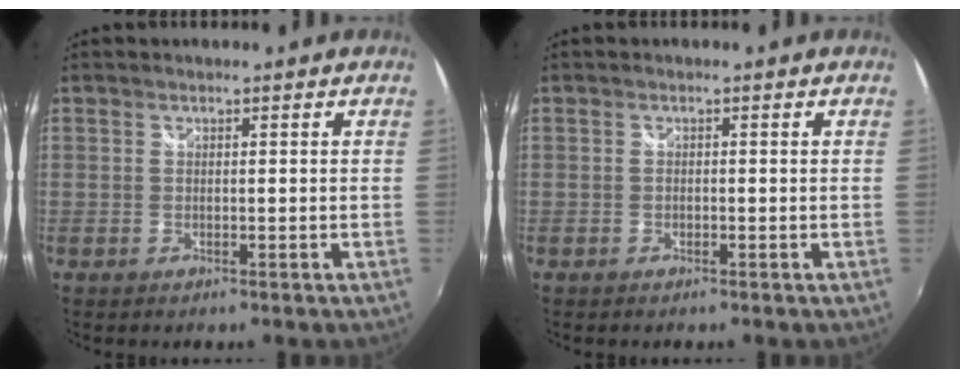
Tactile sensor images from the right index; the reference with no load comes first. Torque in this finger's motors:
{"motor_torque": [-1.08, 1.06, 0.00, 0.00]}